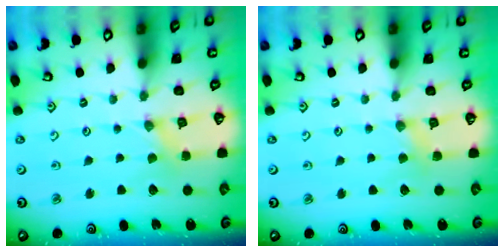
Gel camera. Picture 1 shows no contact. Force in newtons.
{"total": 2.9, "press": 2.9, "slide": 0.5}